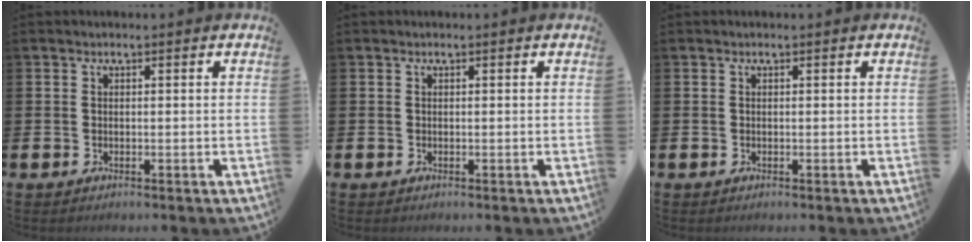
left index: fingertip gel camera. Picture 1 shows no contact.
{"total": 0.0}
{"total": 0.0}